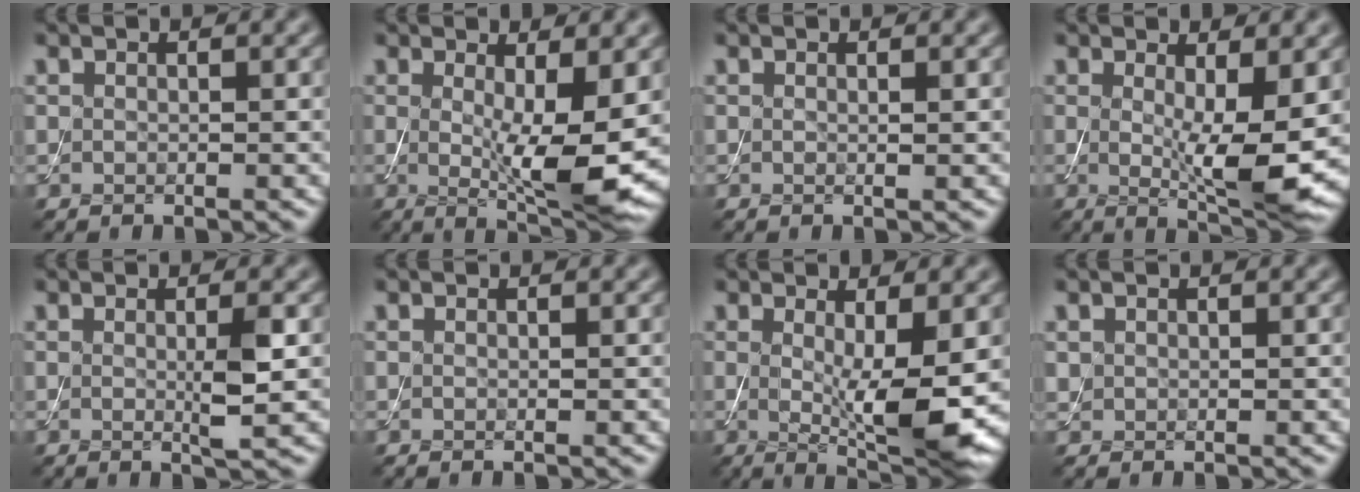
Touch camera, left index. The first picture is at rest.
{"total": 7.2, "force": [-0.2, 1.6, 7.0], "torque": [-0.106, -0.021, 0.005]}
{"total": 0.6, "force": [0.1, 0.0, 0.6], "torque": [-0.007, -0.001, 0.000]}
{"total": 6.4, "force": [0.0, 1.4, 6.3], "torque": [-0.096, -0.021, 0.006]}
{"total": 2.5, "force": [0.0, 0.2, 2.5], "torque": [-0.044, -0.008, -0.001]}
{"total": 0.0}
{"total": 6.7, "force": [-0.3, 1.4, 6.6], "torque": [-0.101, -0.019, 0.003]}
{"total": 0.6, "force": [0.3, 0.5, 0.0], "torque": [0.002, -0.002, 0.008]}